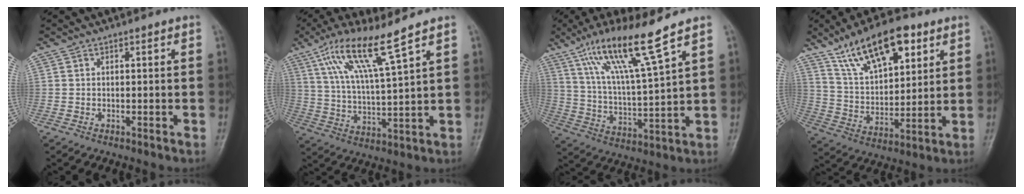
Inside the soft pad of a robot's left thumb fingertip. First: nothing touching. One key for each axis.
{"total": 12.3, "fx": 7.6, "fy": 1.0, "fz": 9.6, "tx": -0.188, "ty": -0.030, "tz": 0.152}
{"total": 14.2, "fx": 9.5, "fy": 0.3, "fz": 10.6, "tx": -0.194, "ty": -0.046, "tz": 0.181}
{"total": 16.7, "fx": 9.6, "fy": 7.6, "fz": 11.3, "tx": -0.152, "ty": -0.032, "tz": 0.173}